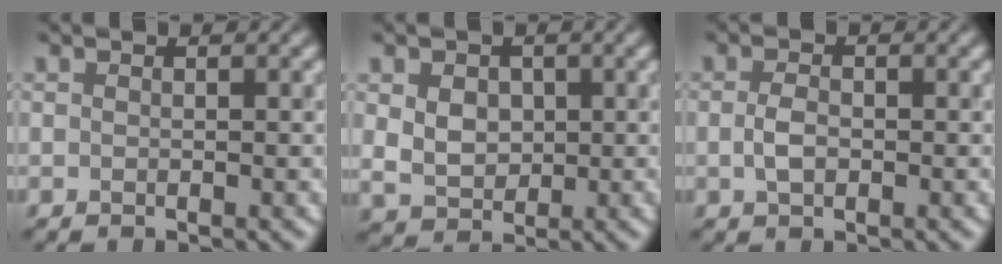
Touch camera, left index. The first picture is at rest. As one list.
[{"total": 3.6, "force": [0.6, 2.7, 2.2], "torque": [-0.046, 0.000, 0.011]}, {"total": 1.8, "force": [-0.3, 1.1, 1.4], "torque": [-0.032, 0.001, -0.007]}]